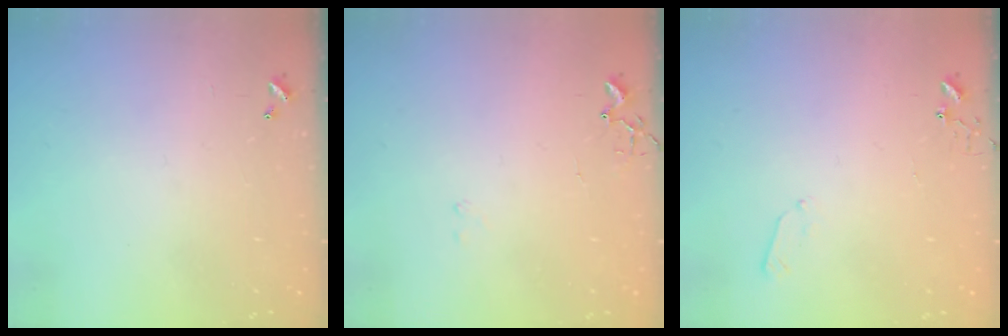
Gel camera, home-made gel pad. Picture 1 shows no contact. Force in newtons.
{"total": 8.6, "press": 8.5, "slide": 0.7}
{"total": 3.4, "press": 3.4, "slide": 0.5}